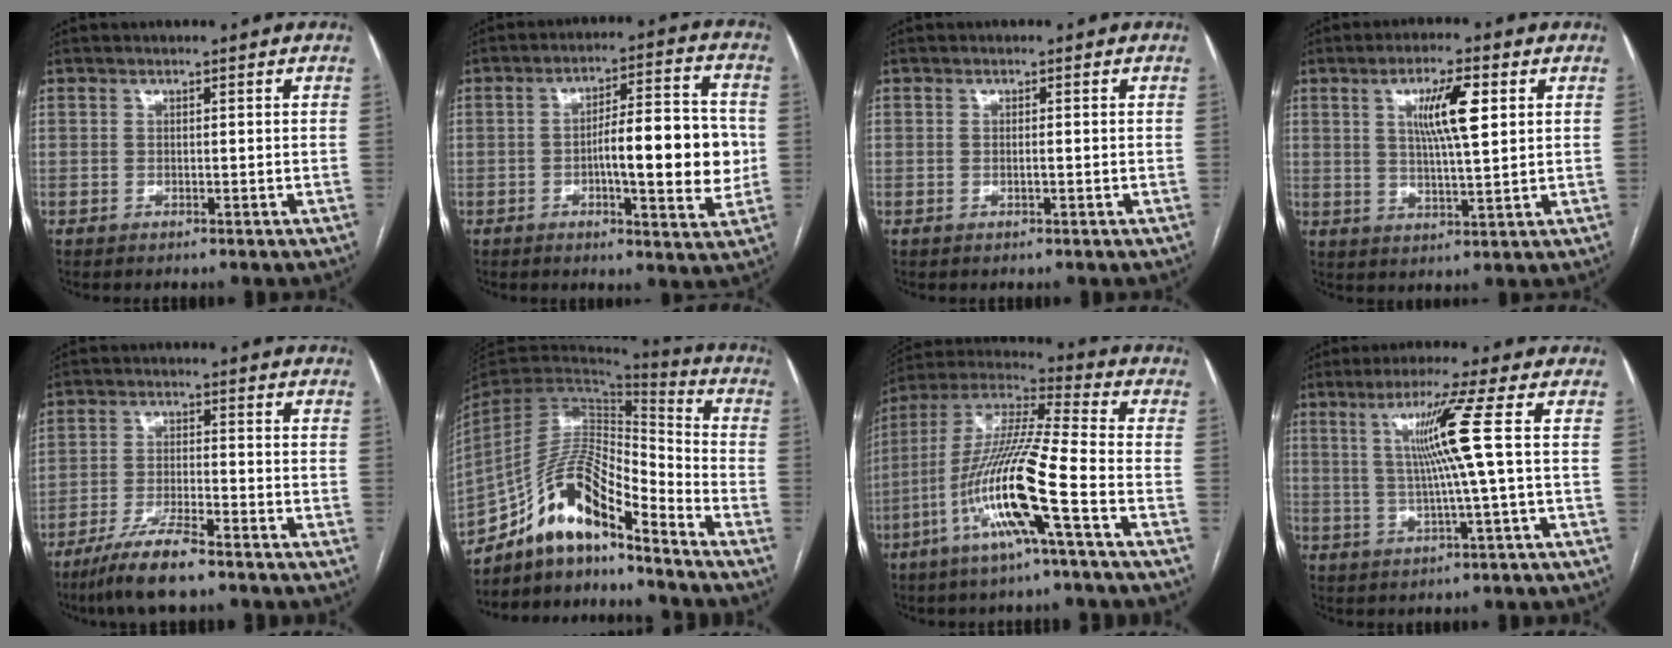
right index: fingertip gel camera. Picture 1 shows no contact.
{"total": 13.1, "force": [-1.3, 3.0, 12.7], "torque": [-0.182, 0.020, -0.016]}
{"total": 0.7, "force": [-0.1, 0.1, 0.7], "torque": [-0.013, 0.000, -0.001]}
{"total": 8.1, "force": [2.6, 1.1, 7.6], "torque": [-0.134, 0.005, 0.046]}
{"total": 8.3, "force": [-6.3, 0.7, 5.4], "torque": [-0.105, -0.020, -0.116]}
{"total": 14.8, "force": [-11.4, 2.8, 8.9], "torque": [-0.164, 0.032, -0.202]}
{"total": 16.6, "force": [-6.2, -0.1, 15.4], "torque": [-0.312, -0.003, -0.125]}
{"total": 8.4, "force": [1.6, -2.2, 7.9], "torque": [-0.141, 0.005, 0.039]}